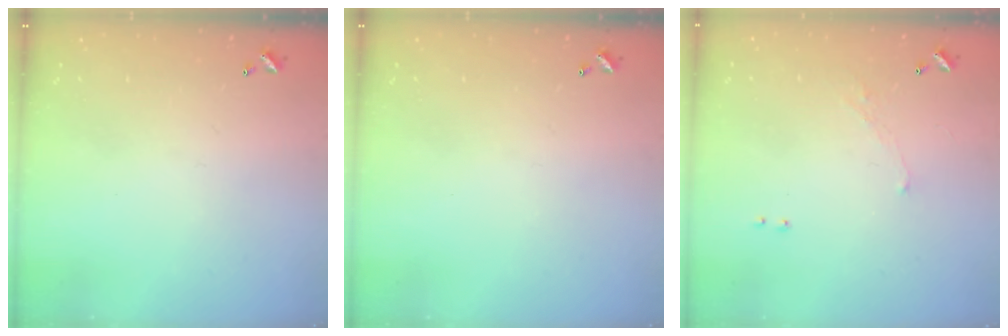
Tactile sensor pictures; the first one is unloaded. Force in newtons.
{"total": 0.0}
{"total": 0.8, "press": 0.6, "slide": 0.5}